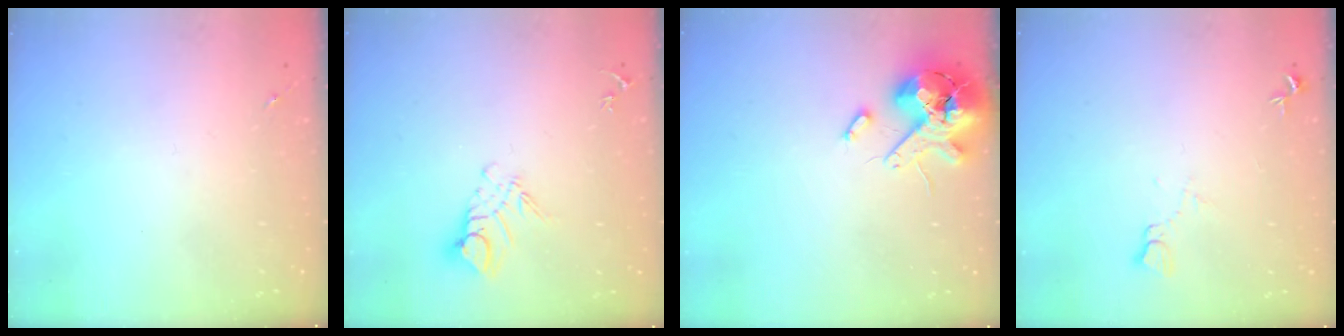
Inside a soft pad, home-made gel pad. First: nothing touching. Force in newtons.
{"total": 9.1, "press": 9.1, "slide": 0.9}
{"total": 13.2, "press": 13.0, "slide": 2.2}
{"total": 5.6, "press": 5.5, "slide": 0.6}